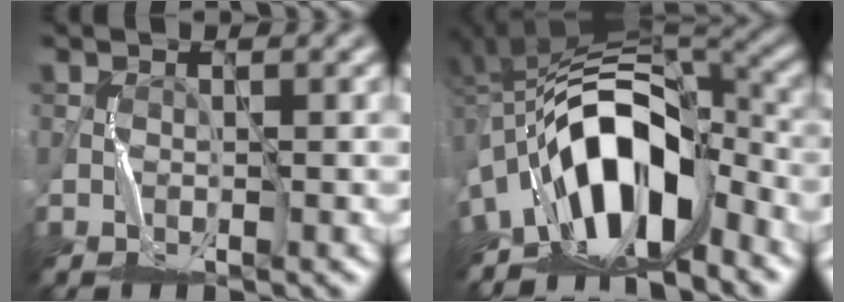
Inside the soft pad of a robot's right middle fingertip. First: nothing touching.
{"total": 11.1, "force": [-5.2, 4.9, 8.5], "torque": [-0.125, 0.020, -0.095]}